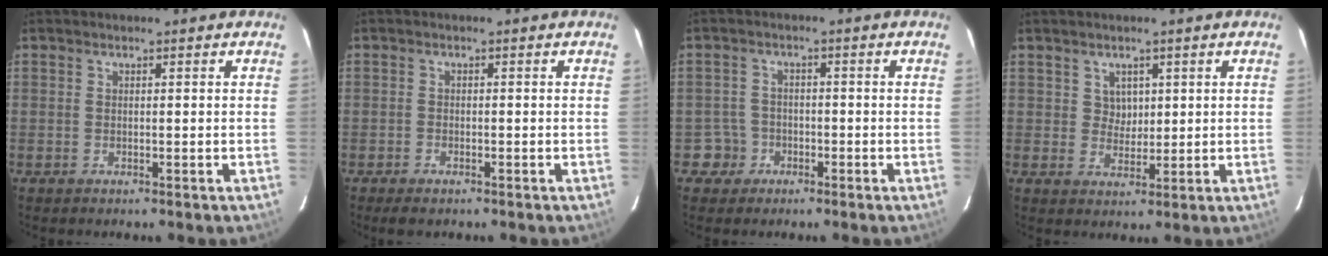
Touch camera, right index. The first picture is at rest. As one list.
[{"total": 2.1, "force": [-1.8, 0.7, 0.9], "torque": [-0.026, -0.007, -0.032]}, {"total": 3.6, "force": [-1.7, 3.1, -0.8], "torque": [0.013, 0.018, -0.030]}, {"total": 2.9, "force": [1.4, 2.4, 0.4], "torque": [0.000, 0.004, 0.028]}]